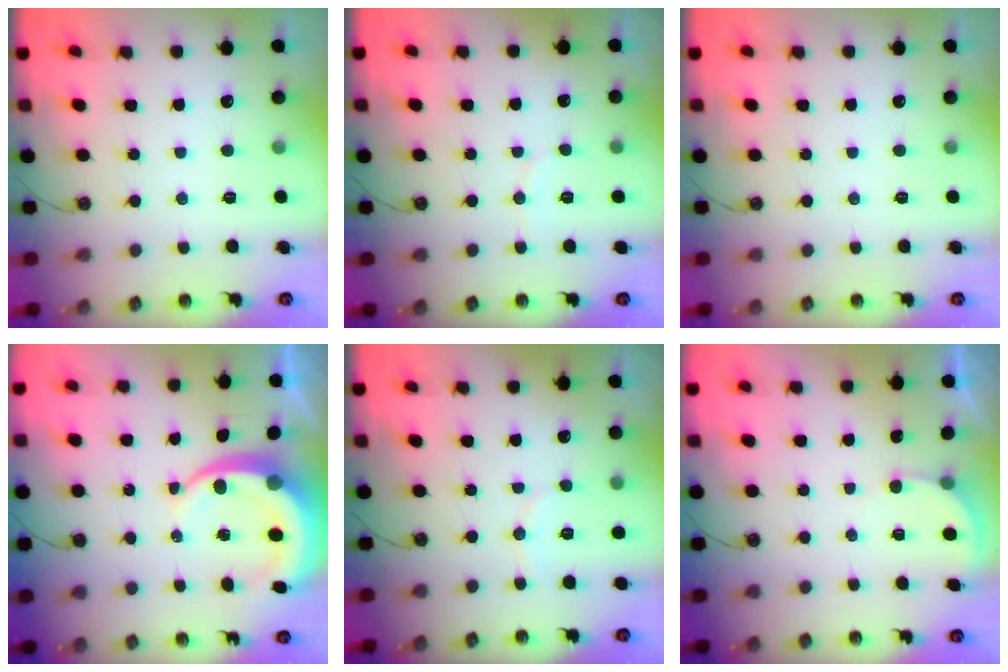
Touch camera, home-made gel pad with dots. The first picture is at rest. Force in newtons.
{"total": 3.1, "press": 3.1, "slide": 0.3}
{"total": 0.0}
{"total": 8.8, "press": 8.8, "slide": 1.1}
{"total": 5.1, "press": 5.1, "slide": 0.4}
{"total": 2.7, "press": 2.7, "slide": 0.3}